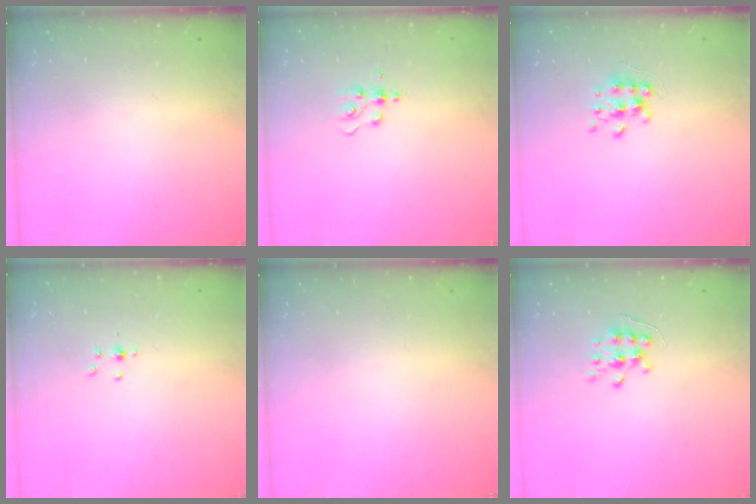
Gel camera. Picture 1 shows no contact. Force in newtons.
{"total": 4.6, "press": 4.6, "slide": 0.6}
{"total": 7.2, "press": 7.2, "slide": 0.6}
{"total": 3.0, "press": 2.8, "slide": 0.9}
{"total": 0.0}
{"total": 6.2, "press": 6.1, "slide": 0.4}